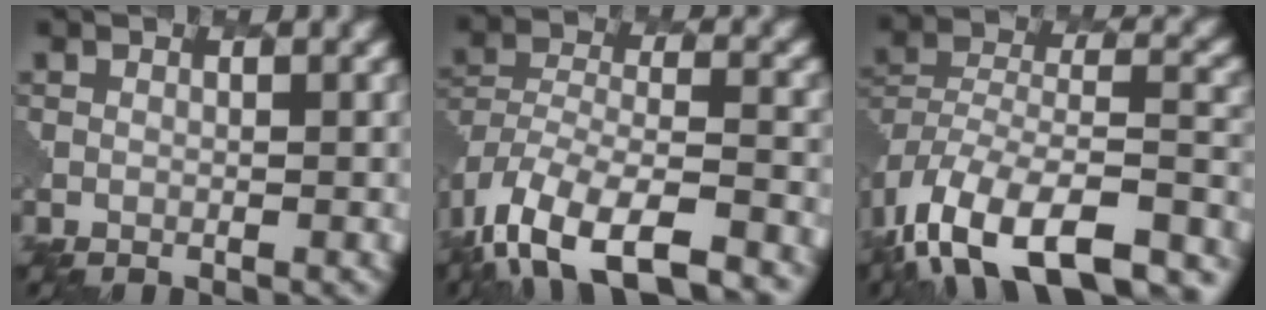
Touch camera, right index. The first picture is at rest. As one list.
[{"total": 12.9, "force": [-9.1, 5.6, 7.2], "torque": [-0.143, -0.009, -0.139]}, {"total": 17.5, "force": [-12.8, 7.9, 8.9], "torque": [-0.153, -0.019, -0.184]}]